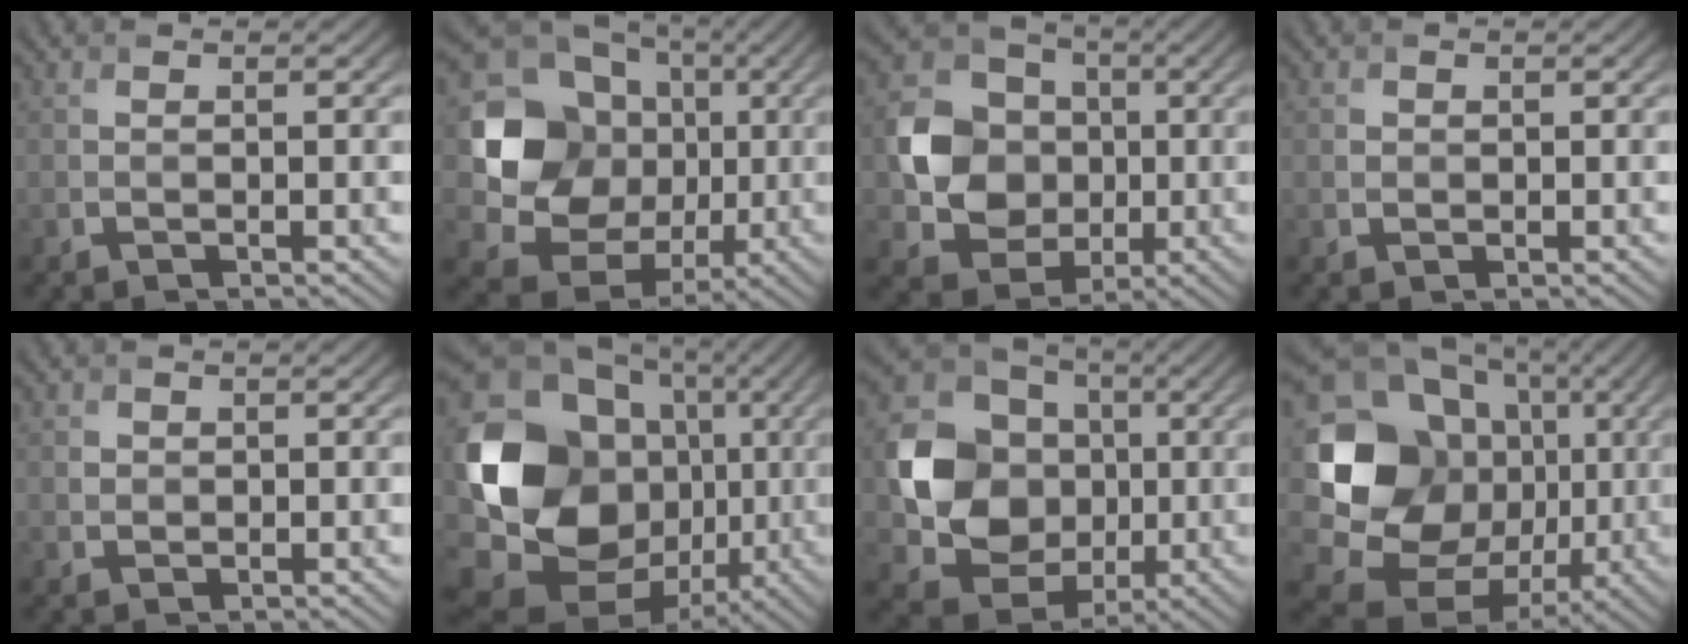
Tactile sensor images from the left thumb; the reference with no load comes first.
{"total": 17.5, "force": [1.5, 15.2, 8.6], "torque": [-0.201, -0.009, 0.031]}
{"total": 11.3, "force": [-0.4, 9.8, 5.6], "torque": [-0.136, -0.003, -0.019]}
{"total": 0.8, "force": [0.1, 0.8, 0.2], "torque": [-0.002, -0.004, 0.001]}
{"total": 1.3, "force": [0.2, 1.2, 0.3], "torque": [-0.004, -0.005, 0.003]}
{"total": 20.9, "force": [-0.1, 16.6, 12.7], "torque": [-0.284, -0.031, 0.022]}
{"total": 14.7, "force": [-0.1, 12.8, 7.2], "torque": [-0.177, -0.026, -0.008]}
{"total": 19.6, "force": [0.7, 16.3, 10.8], "torque": [-0.251, -0.030, 0.035]}